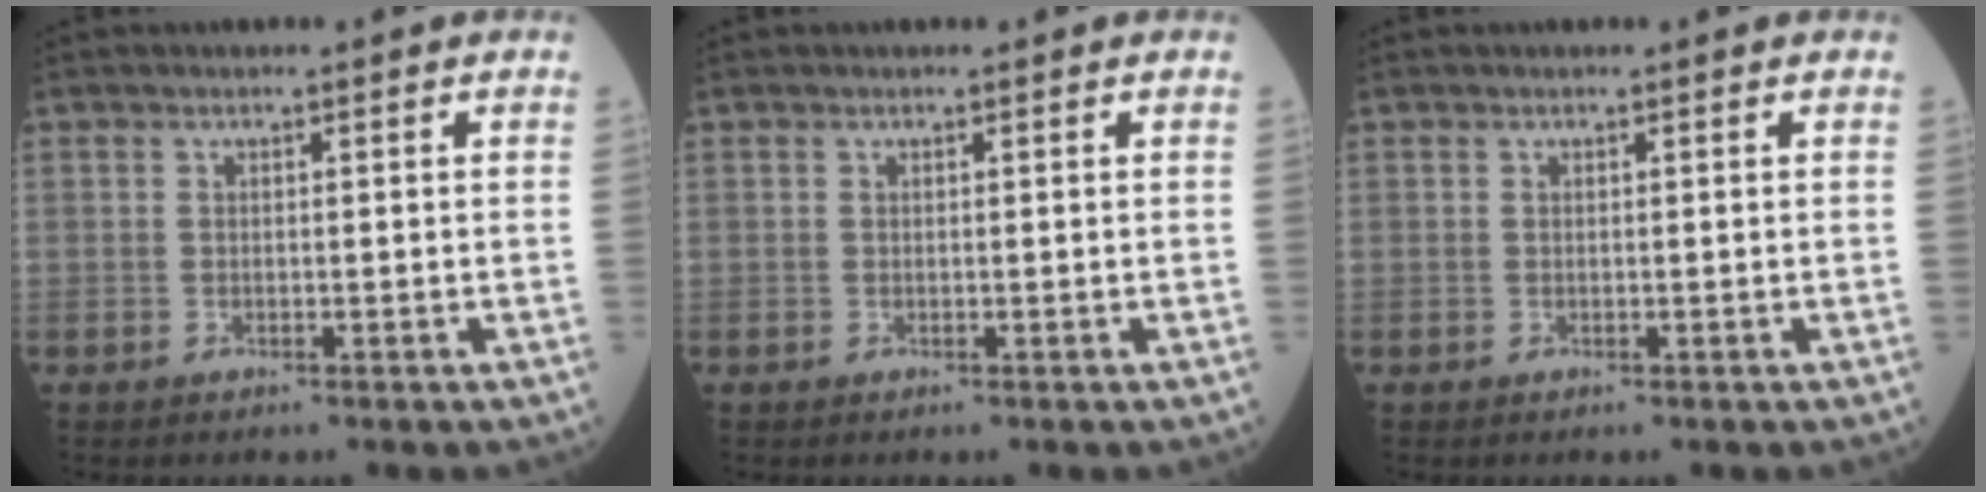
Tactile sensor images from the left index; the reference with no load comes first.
{"total": 0.5, "force": [0.4, 0.1, 0.3], "torque": [-0.009, 0.004, 0.006]}
{"total": 0.0}